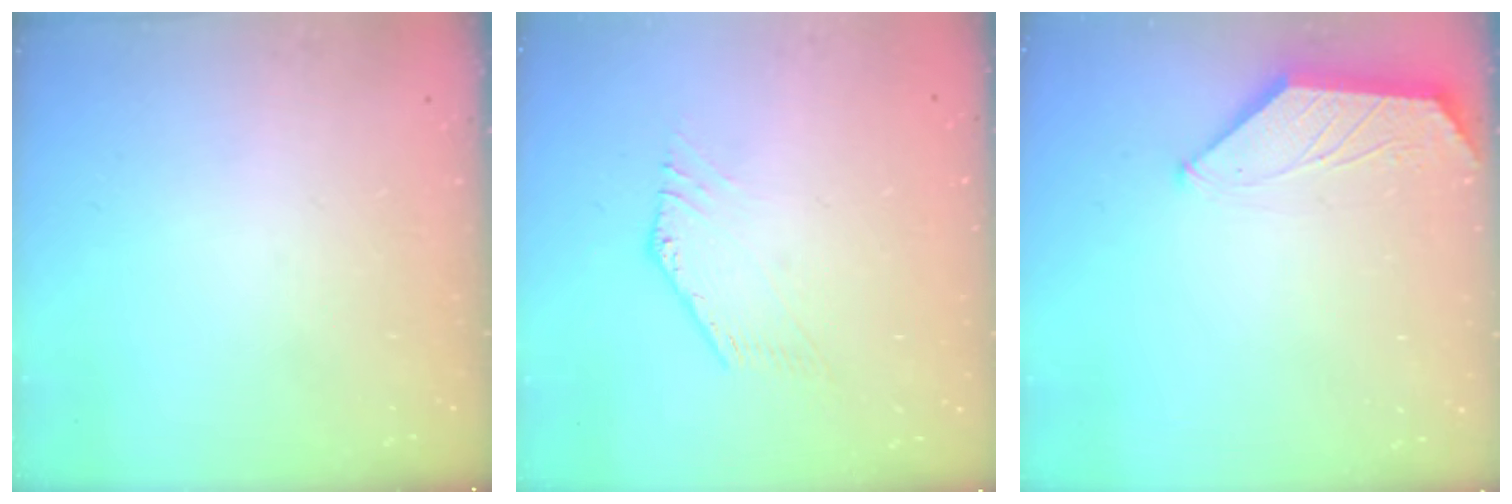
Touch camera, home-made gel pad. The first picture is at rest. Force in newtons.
{"total": 0.0}
{"total": 1.3, "press": 1.3, "slide": 0.3}